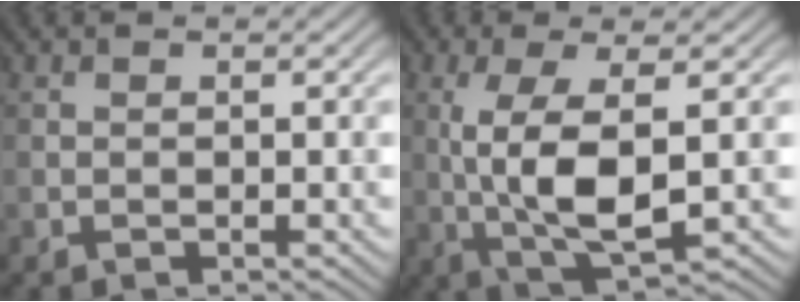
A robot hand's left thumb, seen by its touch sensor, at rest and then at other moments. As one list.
[{"total": 8.3, "force": [0.1, 2.6, 7.9], "torque": [-0.174, -0.001, 0.005]}]